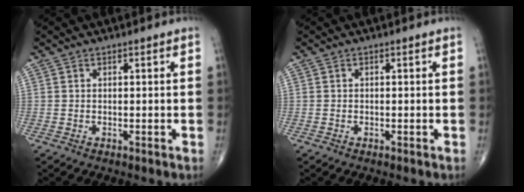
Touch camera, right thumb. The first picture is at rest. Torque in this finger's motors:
{"motor_torque": [0.42, 0.23, -0.15, -0.05, -0.01]}